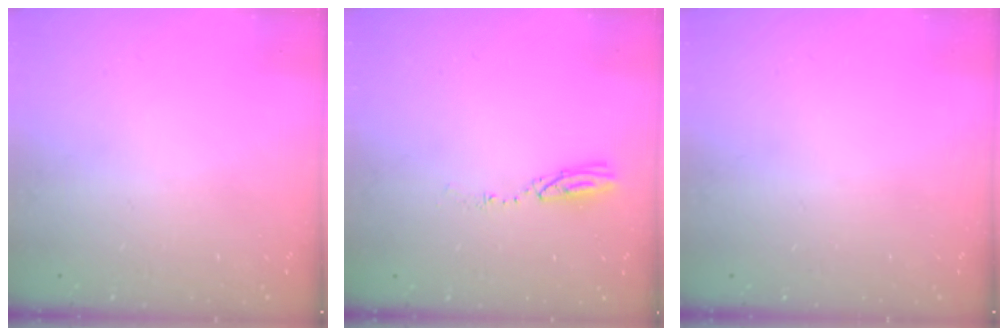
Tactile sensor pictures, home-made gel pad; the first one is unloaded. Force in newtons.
{"total": 3.5, "press": 3.5, "slide": 0.2}
{"total": 0.0}